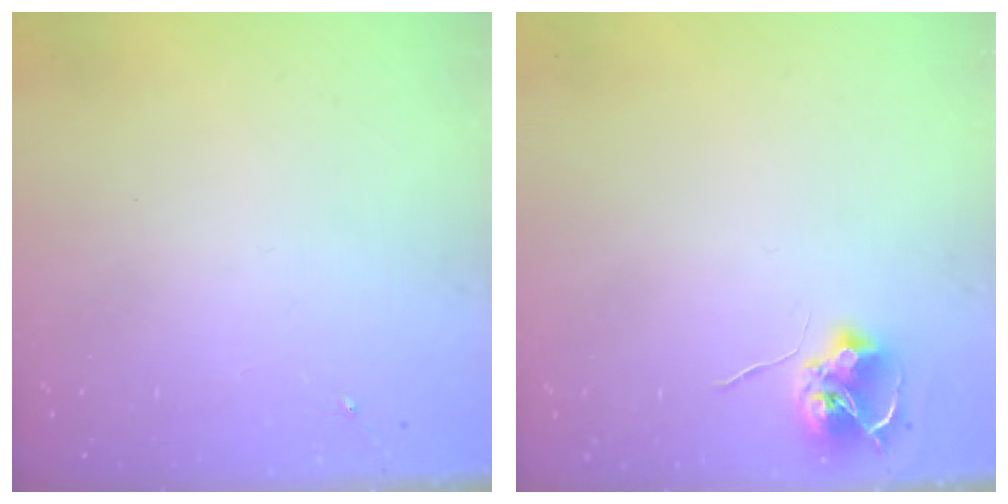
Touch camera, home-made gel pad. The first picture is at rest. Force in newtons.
{"total": 7.9, "press": 7.9, "slide": 0.4}